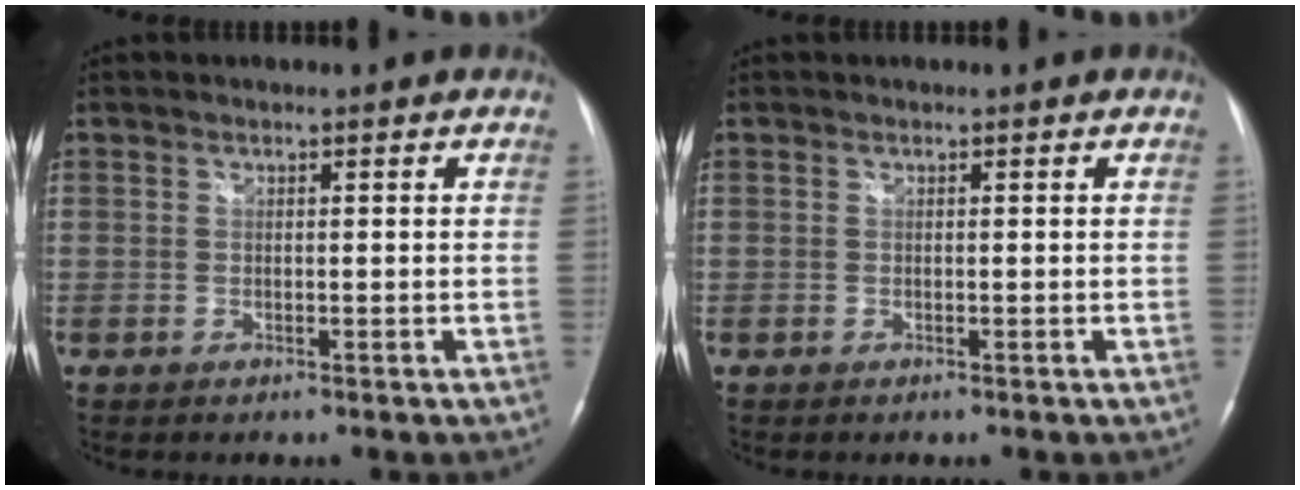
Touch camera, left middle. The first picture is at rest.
{"total": 0.0}